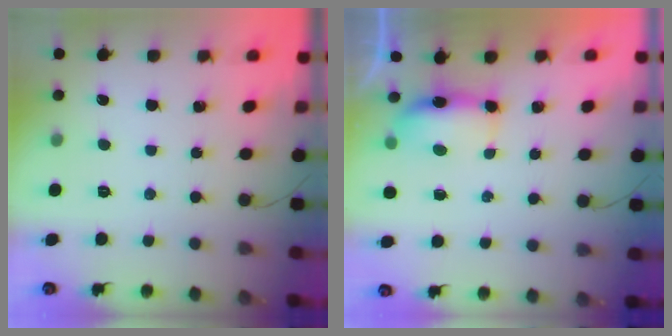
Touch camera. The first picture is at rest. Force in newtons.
{"total": 6.9, "press": 6.9, "slide": 0.5}